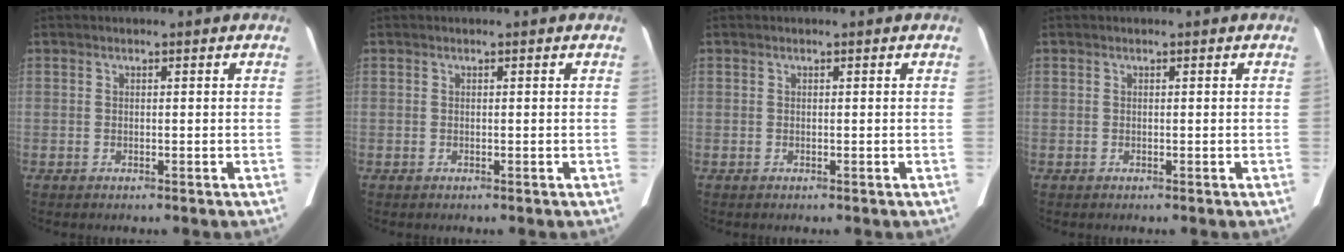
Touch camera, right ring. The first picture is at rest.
{"total": 0.0}
{"total": 0.0}
{"total": 0.0}